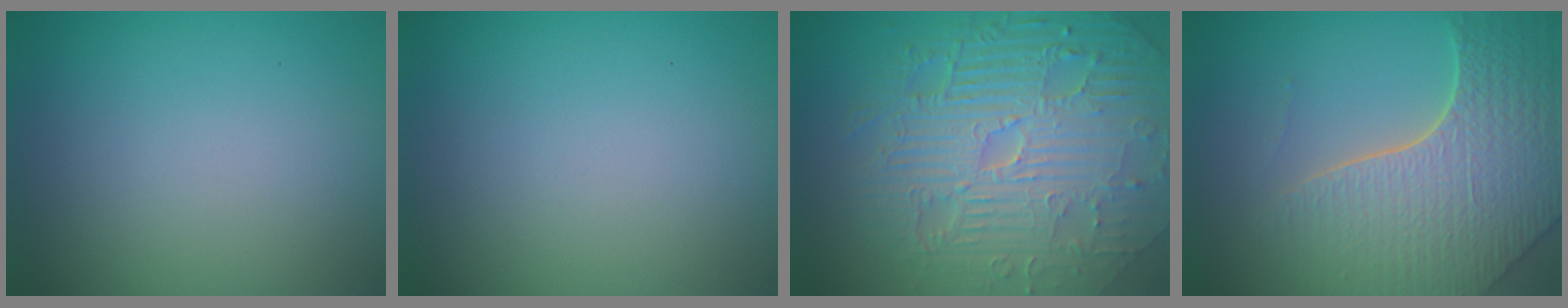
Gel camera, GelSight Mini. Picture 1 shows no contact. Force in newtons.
{"total": 0.0}
{"total": 11.2, "press": 7.2, "slide": 8.6}
{"total": 7.2, "press": 5.6, "slide": 4.5}